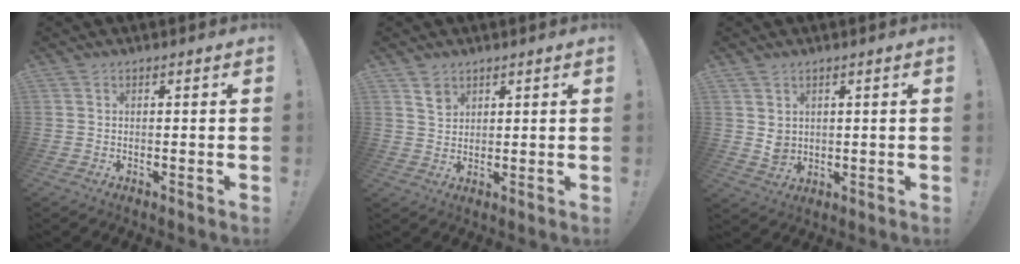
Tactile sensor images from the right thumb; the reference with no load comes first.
{"total": 4.3, "force": [2.8, 3.0, 1.1], "torque": [-0.003, -0.017, 0.050]}
{"total": 4.3, "force": [2.0, 3.5, 1.7], "torque": [-0.015, -0.011, 0.036]}